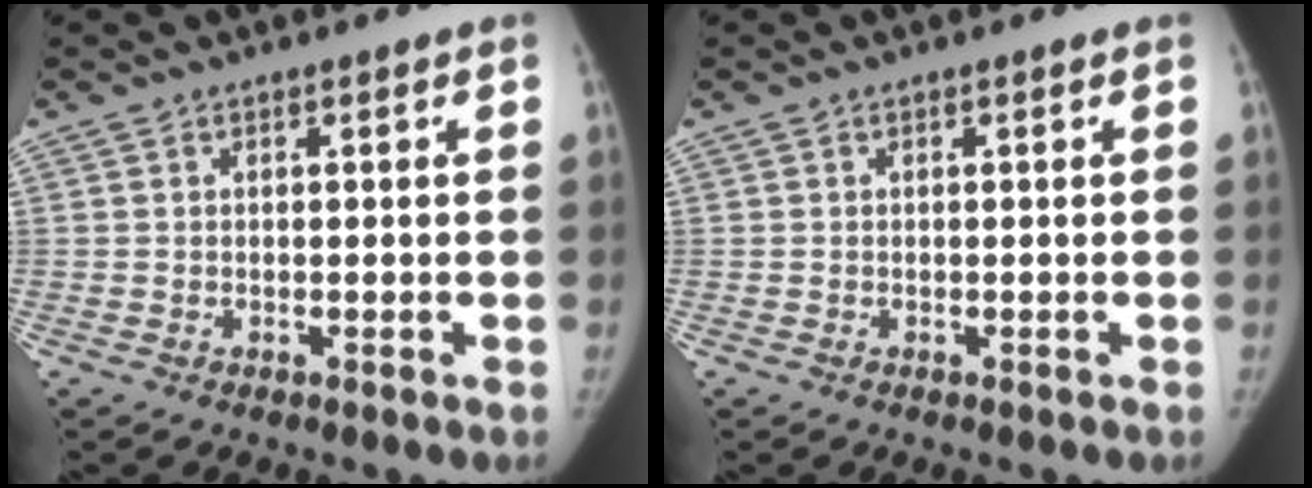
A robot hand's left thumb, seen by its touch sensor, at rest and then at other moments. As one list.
[{"total": 0.0}]